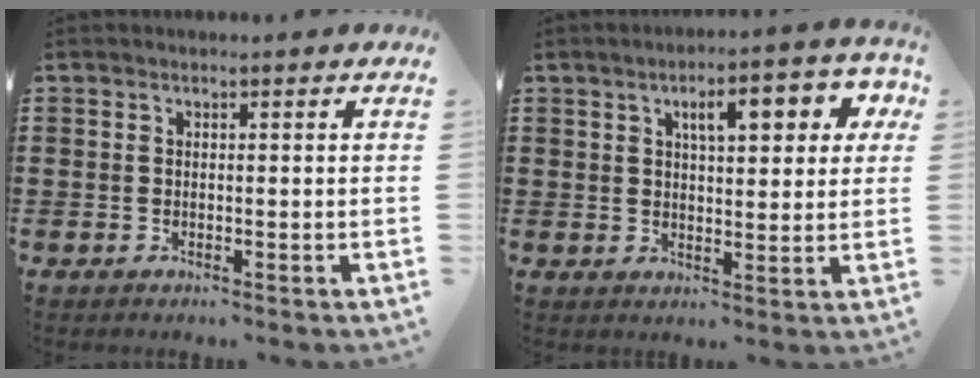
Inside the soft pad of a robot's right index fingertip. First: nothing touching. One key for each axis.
{"total": 6.8, "fx": 2.8, "fy": 2.4, "fz": 5.7, "tx": -0.086, "ty": -0.001, "tz": 0.037}